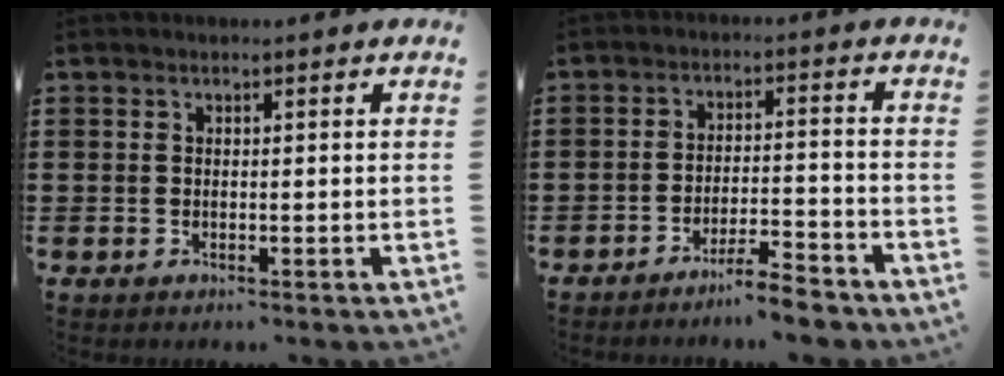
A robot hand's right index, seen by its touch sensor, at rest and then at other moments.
{"total": 5.7, "force": [-5.2, 0.3, 2.3], "torque": [-0.039, -0.002, -0.097]}